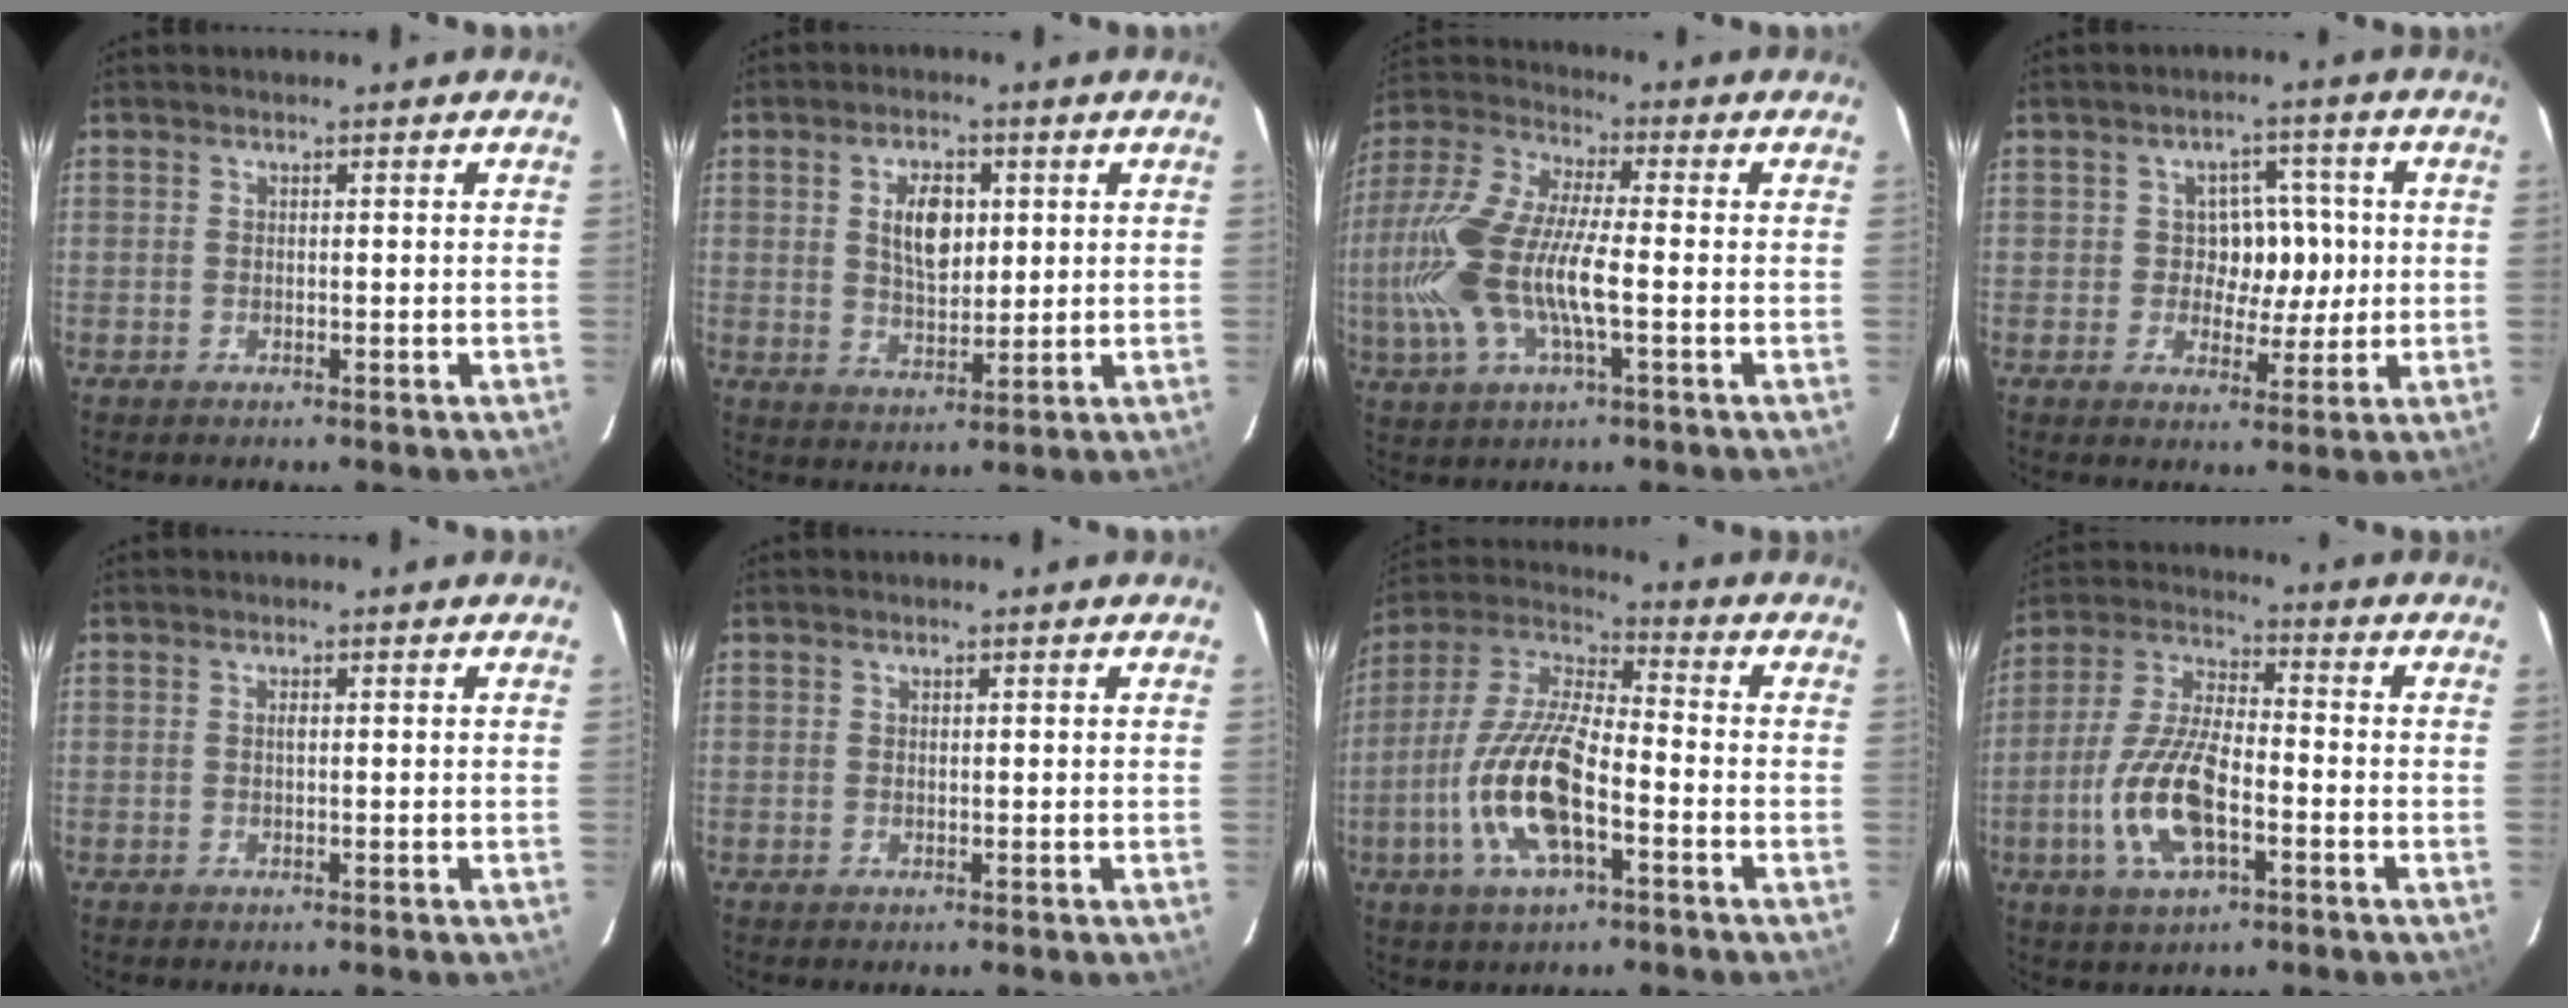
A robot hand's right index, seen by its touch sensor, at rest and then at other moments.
{"total": 7.5, "force": [1.9, 3.9, 6.1], "torque": [-0.108, 0.006, 0.039]}
{"total": 18.2, "force": [-2.9, 6.1, 16.9], "torque": [-0.355, -0.004, -0.061]}
{"total": 6.1, "force": [0.1, 5.3, 3.1], "torque": [-0.047, 0.008, 0.001]}
{"total": 0.5, "force": [0.1, 0.2, 0.5], "torque": [-0.008, 0.002, 0.001]}
{"total": 0.0}
{"total": 16.2, "force": [-5.5, 5.6, 14.2], "torque": [-0.297, -0.006, -0.110]}
{"total": 13.8, "force": [-4.5, 5.4, 11.9], "torque": [-0.256, -0.003, -0.084]}